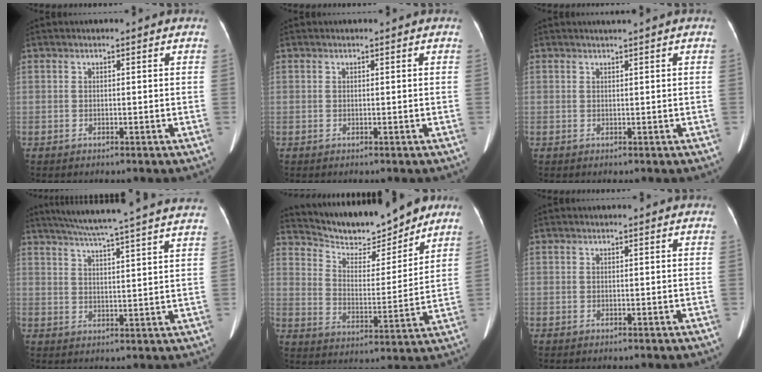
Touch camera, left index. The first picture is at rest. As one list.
[{"total": 0.0}, {"total": 0.5, "force": [0.4, -0.2, 0.3], "torque": [-0.006, -0.002, 0.014]}, {"total": 21.8, "force": [19.3, -0.7, 10.1], "torque": [-0.165, -0.006, 0.249]}, {"total": 14.0, "force": [13.0, 2.5, 4.6], "torque": [-0.081, -0.008, 0.211]}, {"total": 0.0}]